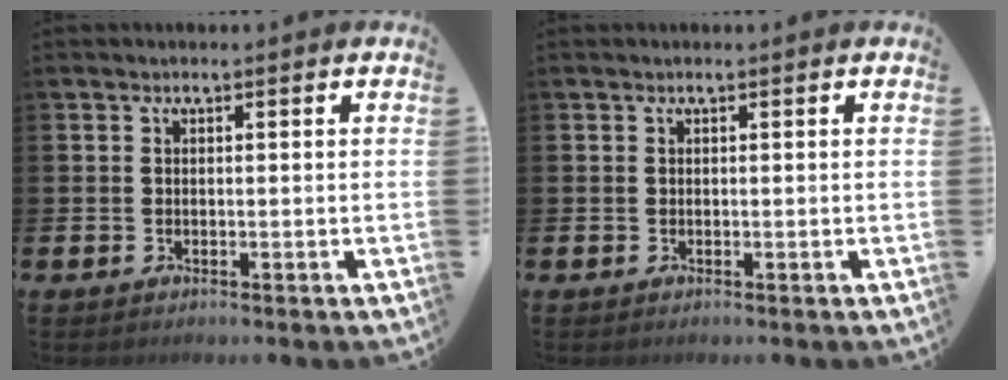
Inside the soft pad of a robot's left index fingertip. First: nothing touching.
{"total": 0.0}